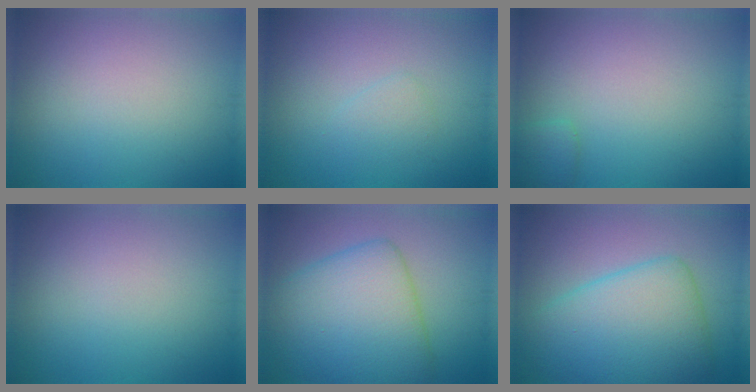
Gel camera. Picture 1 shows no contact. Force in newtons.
{"total": 1.1, "press": 1.1, "slide": 0.1}
{"total": 1.3, "press": 1.3, "slide": 0.1}
{"total": 0.0}
{"total": 8.5, "press": 8.5, "slide": 0.0}
{"total": 8.0, "press": 8.0, "slide": 0.1}